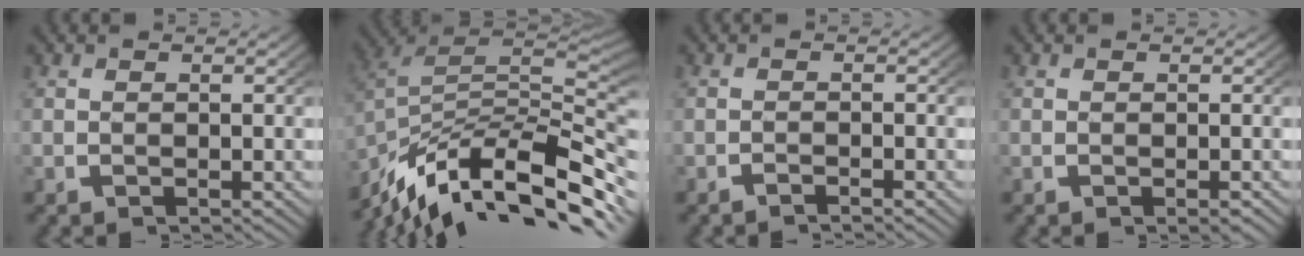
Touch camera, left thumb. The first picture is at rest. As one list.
[{"total": 17.5, "force": [-7.1, 10.2, 12.2], "torque": [-0.217, -0.040, -0.089]}, {"total": 0.9, "force": [-0.9, 0.1, 0.2], "torque": [-0.002, -0.001, -0.018]}, {"total": 0.6, "force": [-0.2, 0.2, 0.5], "torque": [-0.007, 0.001, -0.003]}]